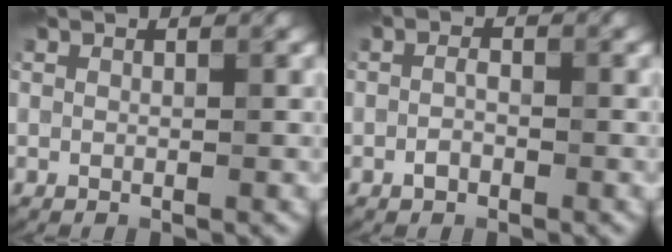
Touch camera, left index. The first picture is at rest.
{"total": 1.3, "force": [-1.2, 0.4, 0.2], "torque": [-0.010, 0.000, -0.016]}